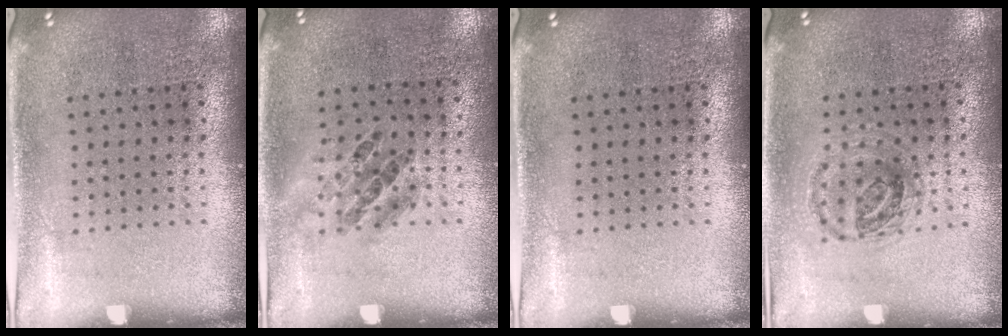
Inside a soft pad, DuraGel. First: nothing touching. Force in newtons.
{"total": 0.9, "press": 0.6, "slide": 0.6}
{"total": 0.0}
{"total": 0.9, "press": 0.9, "slide": 0.2}